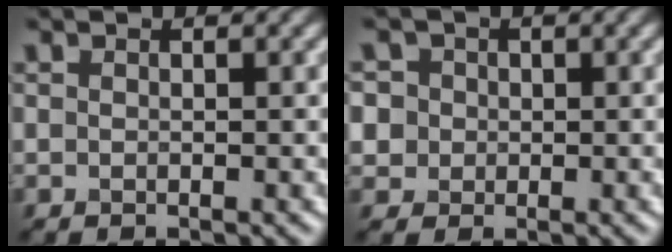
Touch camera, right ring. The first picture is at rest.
{"total": 5.3, "force": [1.5, 4.7, 1.9], "torque": [-0.037, 0.031, 0.006]}